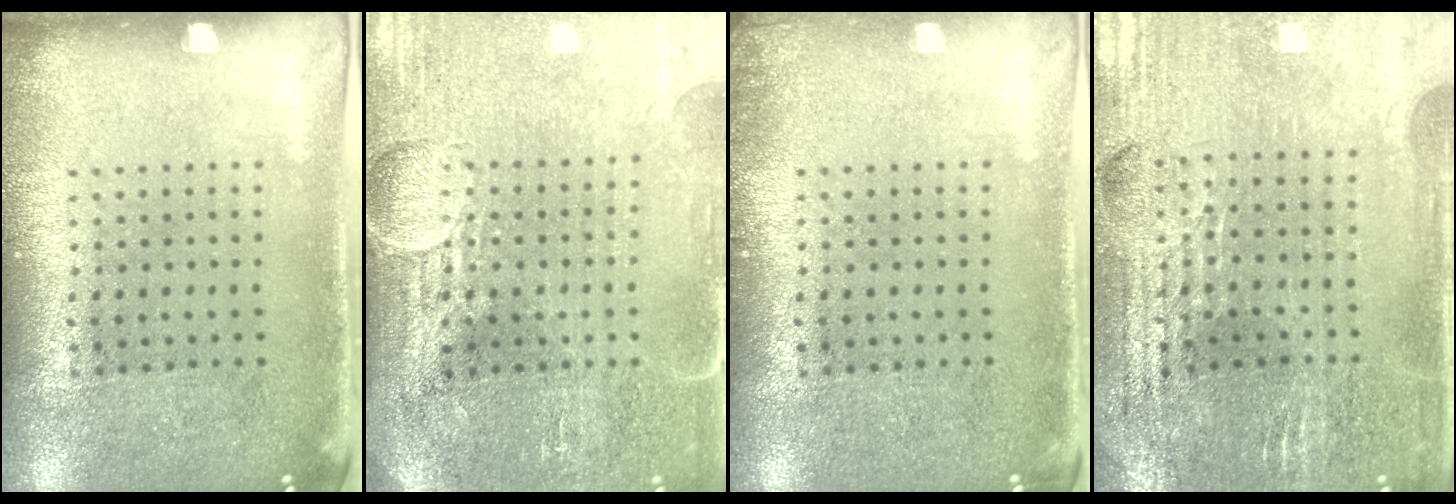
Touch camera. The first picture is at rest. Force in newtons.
{"total": 3.8, "press": 3.6, "slide": 1.4}
{"total": 0.7, "press": 0.6, "slide": 0.2}
{"total": 2.9, "press": 2.8, "slide": 0.5}